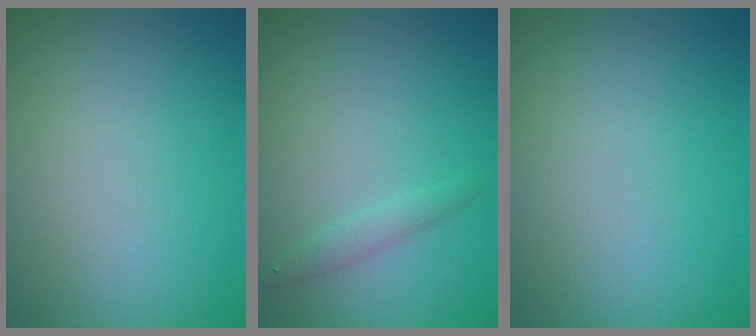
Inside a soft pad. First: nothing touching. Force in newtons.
{"total": 1.2, "press": 1.2, "slide": 0.0}
{"total": 0.0}